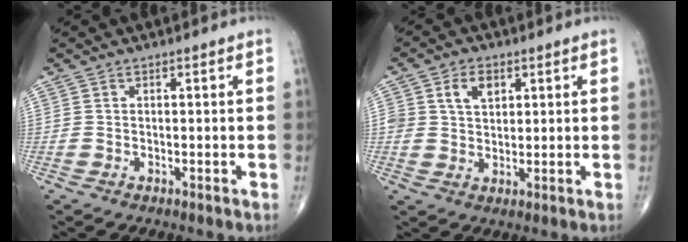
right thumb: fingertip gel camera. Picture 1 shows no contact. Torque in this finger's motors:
{"motor_torque": [0.69, 0.86, 0.49, 0.00, 0.03]}